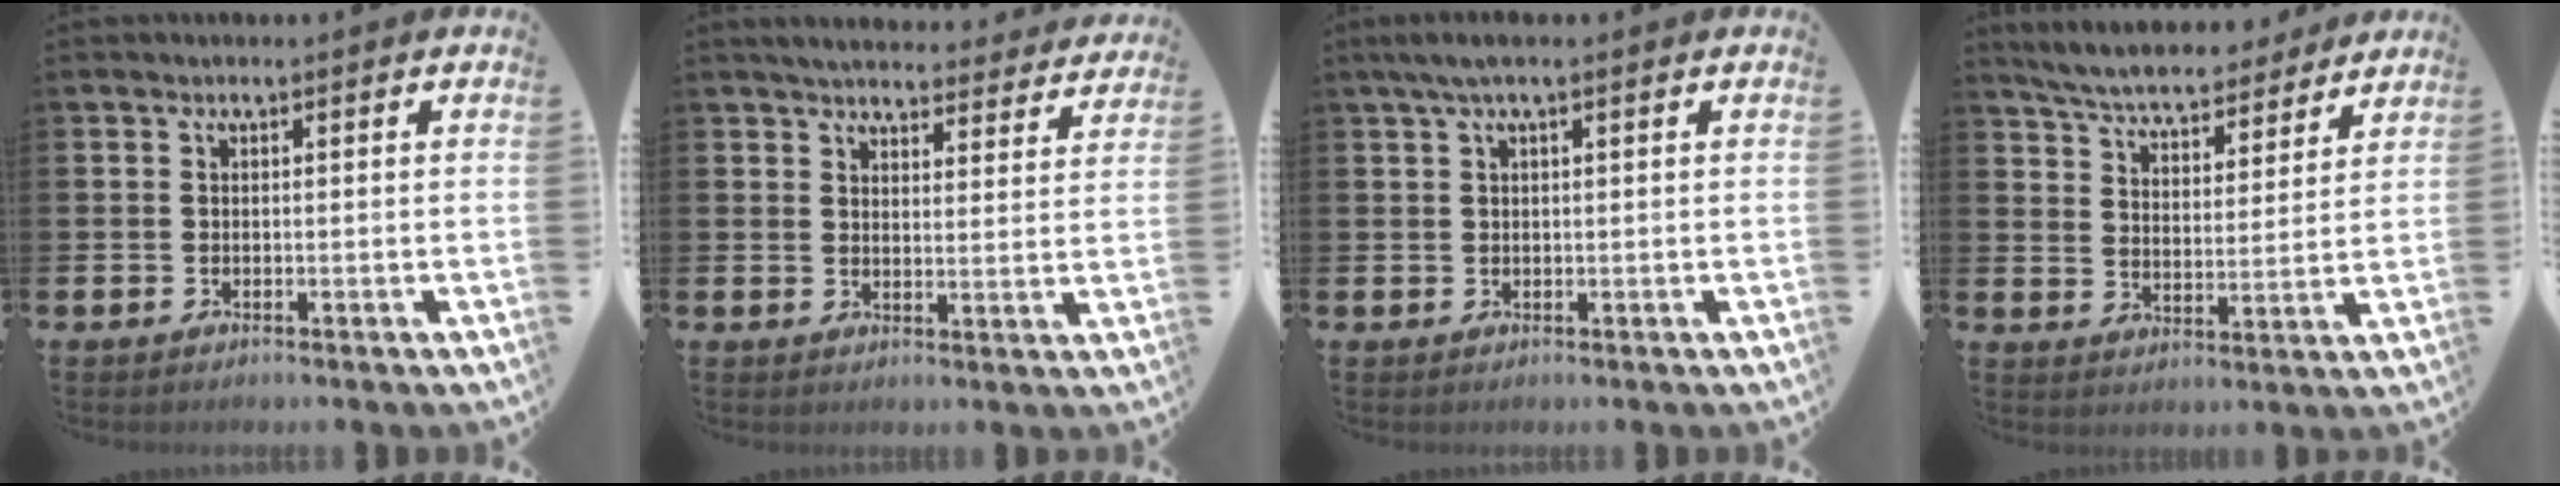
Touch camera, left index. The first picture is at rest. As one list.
[{"total": 4.7, "force": [4.6, 0.8, 0.7], "torque": [-0.024, -0.033, 0.081]}, {"total": 2.2, "force": [1.3, 0.3, 1.8], "torque": [-0.041, 0.006, 0.024]}, {"total": 6.1, "force": [5.9, 1.2, 1.2], "torque": [-0.047, -0.042, 0.100]}]